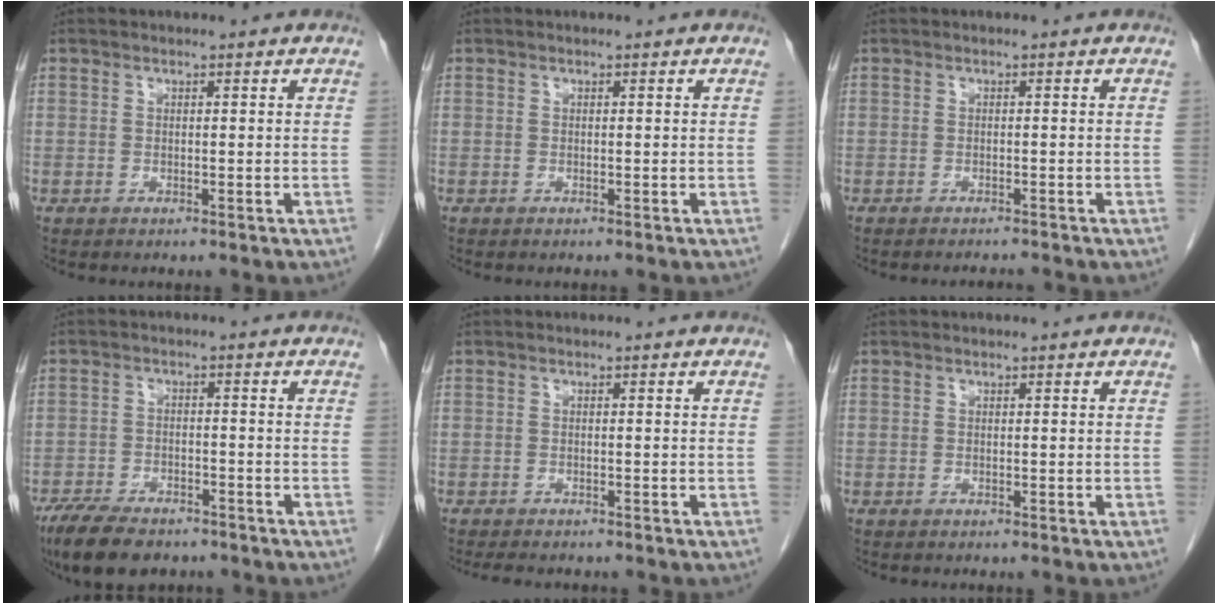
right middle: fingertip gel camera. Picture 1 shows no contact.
{"total": 0.0}
{"total": 2.0, "force": [-2.0, -0.1, 0.3], "torque": [-0.001, -0.005, -0.024]}
{"total": 9.7, "force": [-7.5, 3.8, 4.9], "torque": [-0.085, -0.010, -0.122]}
{"total": 4.3, "force": [-3.7, 1.3, 1.7], "torque": [-0.026, -0.007, -0.049]}
{"total": 0.0}